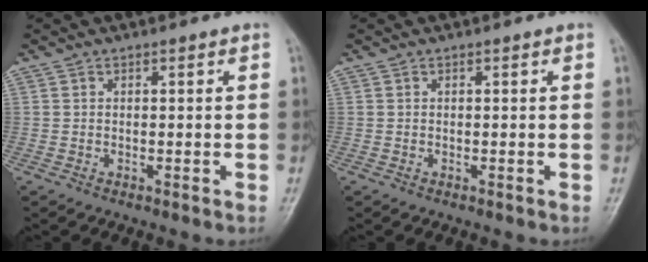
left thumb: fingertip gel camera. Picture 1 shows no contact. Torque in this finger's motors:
{"motor_torque": [0.00, 0.00, -0.04, -0.03, 0.00]}